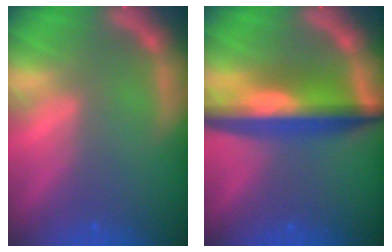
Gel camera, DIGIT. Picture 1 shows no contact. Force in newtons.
{"total": 8.5}